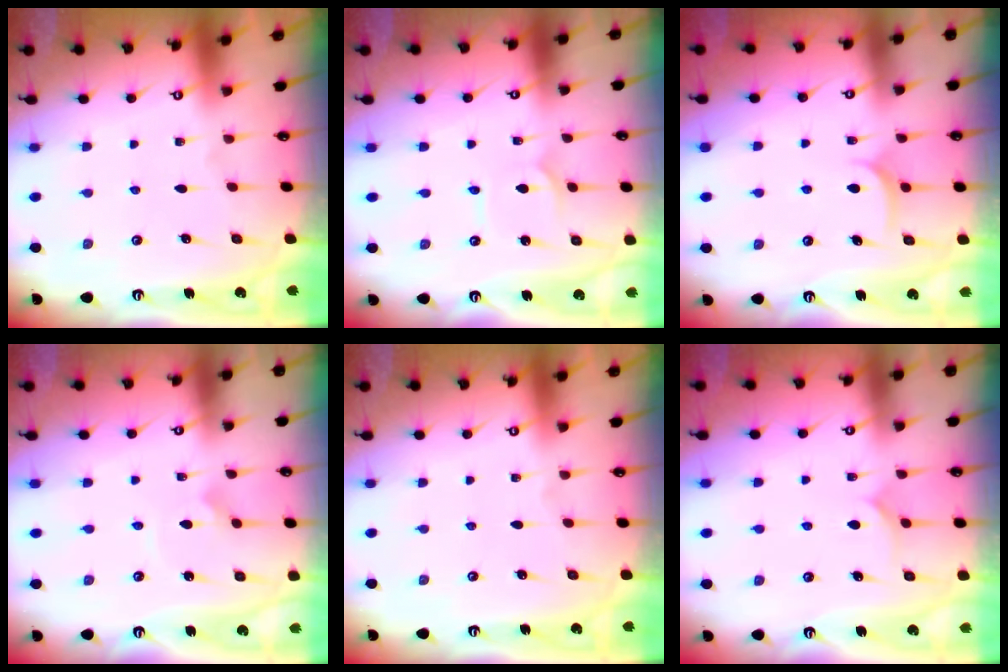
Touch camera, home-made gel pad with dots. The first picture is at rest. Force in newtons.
{"total": 1.7, "press": 1.6, "slide": 0.1}
{"total": 6.7, "press": 6.7, "slide": 0.4}
{"total": 2.2, "press": 2.2, "slide": 0.1}
{"total": 0.0}
{"total": 6.4, "press": 6.4, "slide": 0.4}